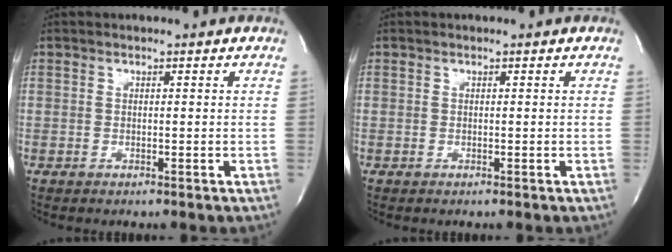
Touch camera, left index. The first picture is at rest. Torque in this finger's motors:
{"motor_torque": [0.01, 0.00, -0.03, 0.00]}